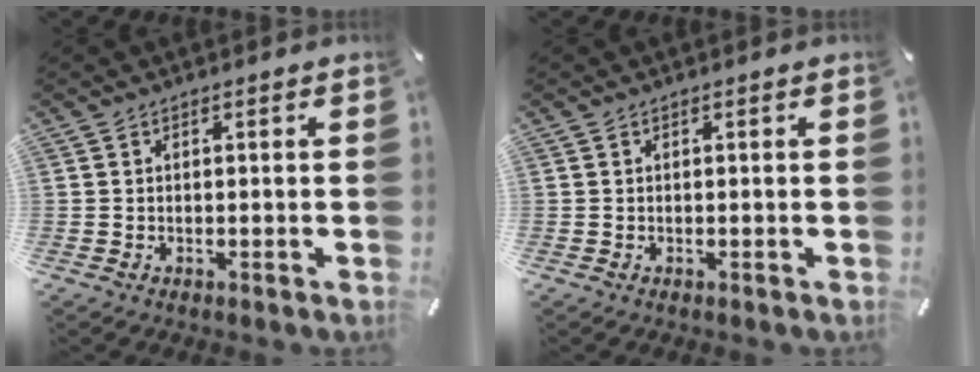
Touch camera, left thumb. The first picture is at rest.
{"total": 0.0}